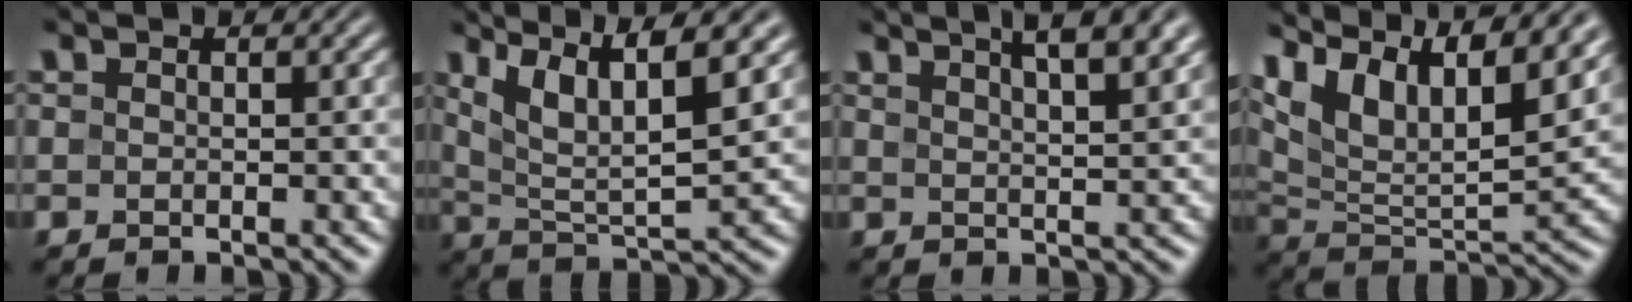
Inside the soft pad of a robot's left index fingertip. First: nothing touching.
{"total": 8.6, "force": [4.8, 2.3, 6.7], "torque": [-0.124, 0.008, 0.080]}
{"total": 7.5, "force": [5.0, 2.4, 5.1], "torque": [-0.030, 0.033, 0.040]}
{"total": 15.0, "force": [9.8, 5.9, 9.8], "torque": [-0.182, 0.034, 0.136]}